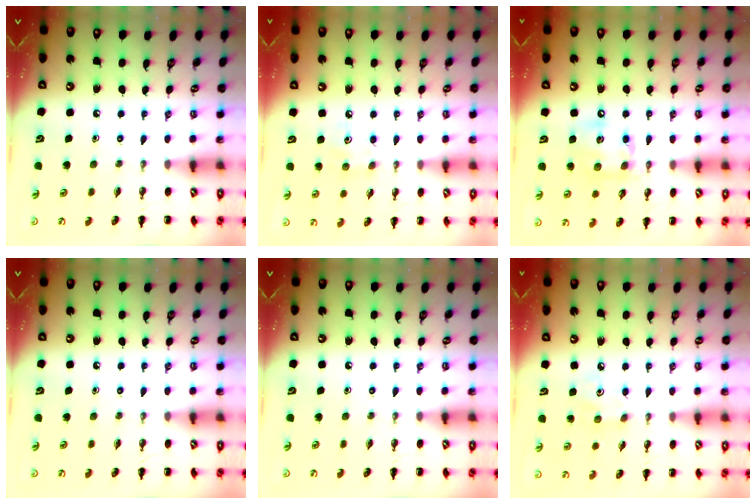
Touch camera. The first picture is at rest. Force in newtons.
{"total": 5.0, "press": 4.8, "slide": 1.4}
{"total": 12.1, "press": 11.9, "slide": 1.9}
{"total": 0.0}
{"total": 0.0}
{"total": 2.9, "press": 2.8, "slide": 0.8}